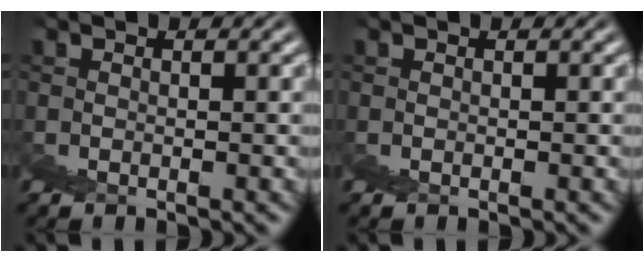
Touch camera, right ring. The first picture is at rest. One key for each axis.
{"total": 0.0}